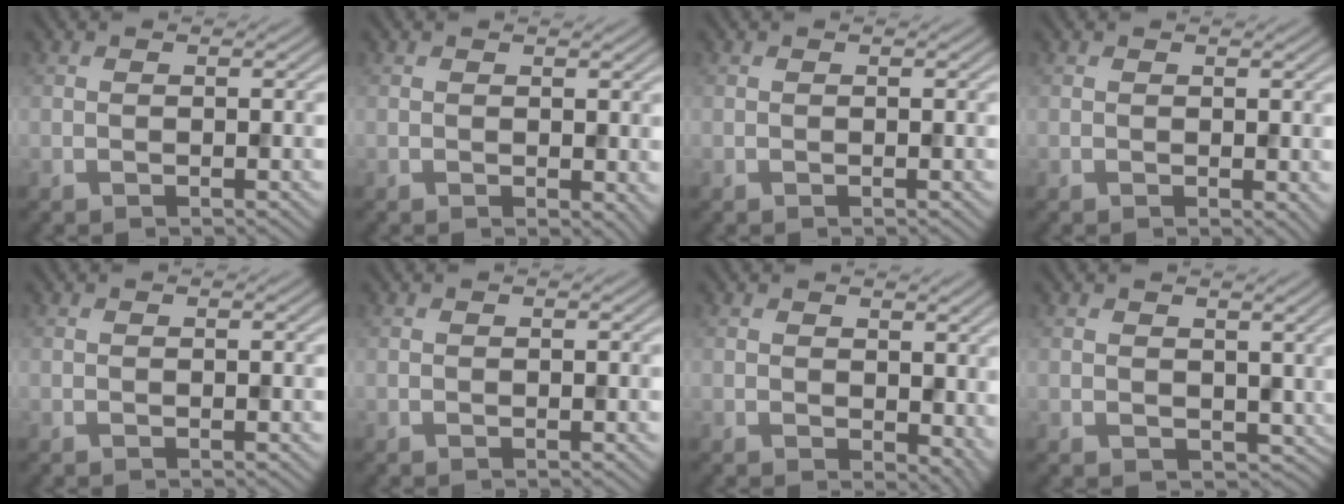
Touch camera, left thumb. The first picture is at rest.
{"total": 1.5, "force": [0.2, 1.0, 1.2], "torque": [-0.015, -0.005, 0.005]}
{"total": 0.0}
{"total": 1.0, "force": [0.2, 0.6, 0.7], "torque": [-0.007, -0.003, 0.005]}
{"total": 0.0}
{"total": 0.0}
{"total": 4.6, "force": [0.8, 3.1, 3.3], "torque": [-0.054, -0.019, 0.021]}
{"total": 4.2, "force": [0.8, 3.2, 2.5], "torque": [-0.061, -0.017, 0.017]}